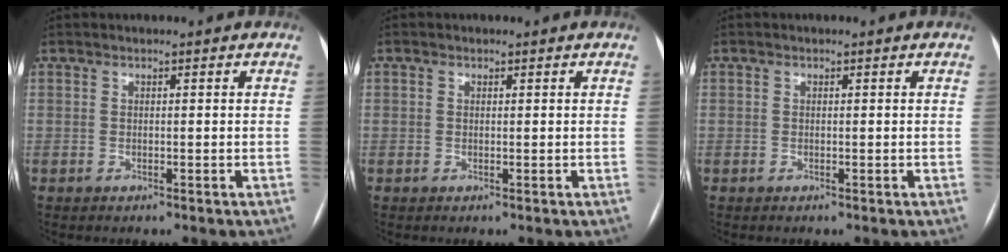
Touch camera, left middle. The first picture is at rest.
{"total": 1.0, "force": [-0.3, -0.5, -0.8], "torque": [0.011, -0.006, -0.005]}
{"total": 0.0}